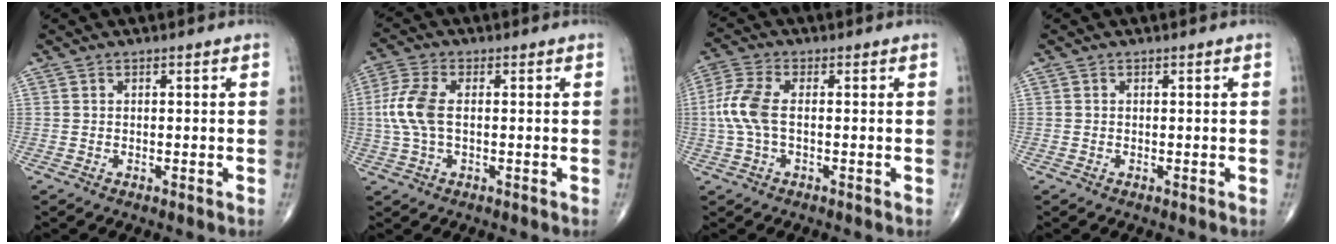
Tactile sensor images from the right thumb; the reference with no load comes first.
{"total": 7.4, "force": [0.2, 3.7, 6.4], "torque": [-0.166, 0.014, 0.001]}
{"total": 7.2, "force": [-0.2, 3.3, 6.4], "torque": [-0.173, 0.014, -0.010]}
{"total": 0.0}